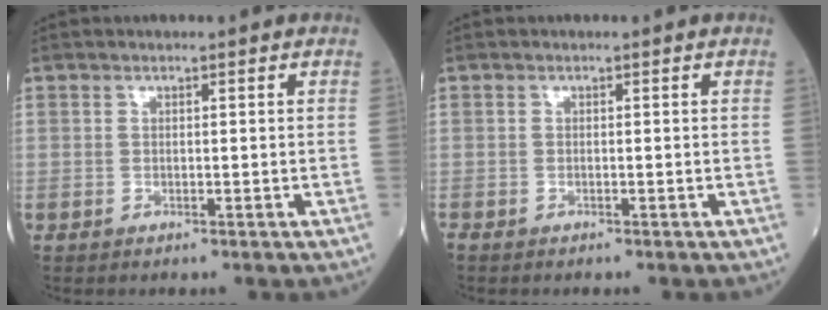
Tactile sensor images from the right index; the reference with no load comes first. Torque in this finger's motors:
{"motor_torque": [-0.17, -0.44, -0.01, 0.00]}